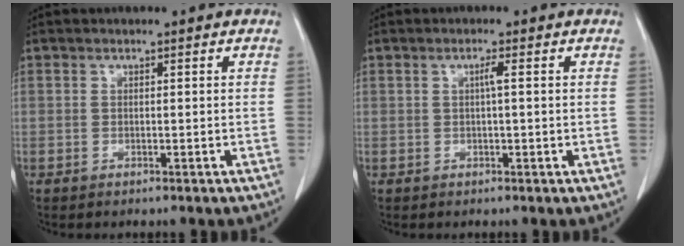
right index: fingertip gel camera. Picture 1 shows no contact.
{"total": 1.4, "force": [0.2, -0.1, 1.4], "torque": [-0.024, 0.002, 0.004]}